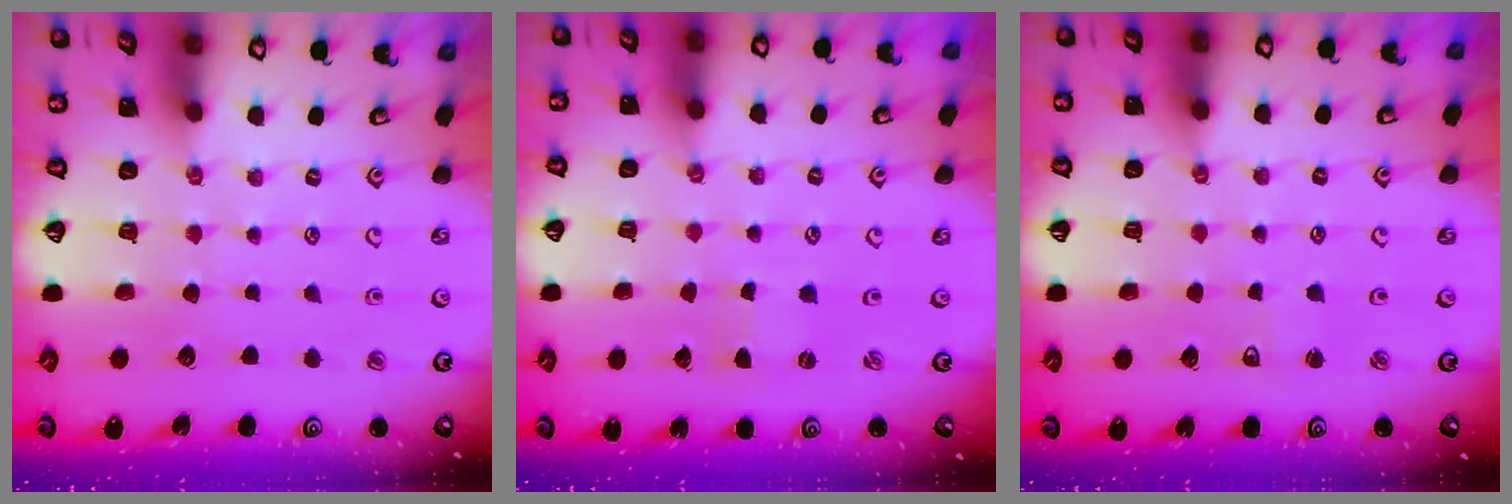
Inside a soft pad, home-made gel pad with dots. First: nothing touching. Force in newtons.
{"total": 0.0}
{"total": 2.2, "press": 2.1, "slide": 0.6}